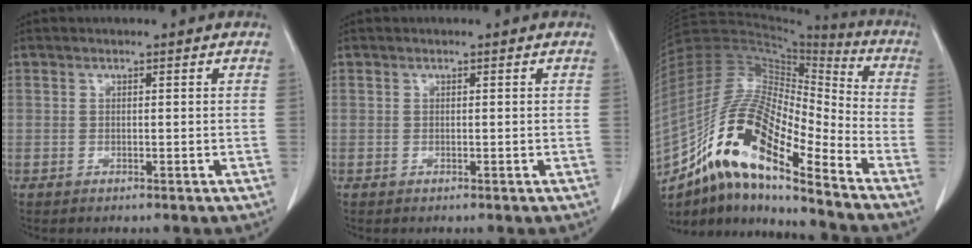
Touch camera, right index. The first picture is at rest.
{"total": 0.0}
{"total": 20.9, "force": [-13.4, 4.3, 15.4], "torque": [-0.324, 0.001, -0.243]}